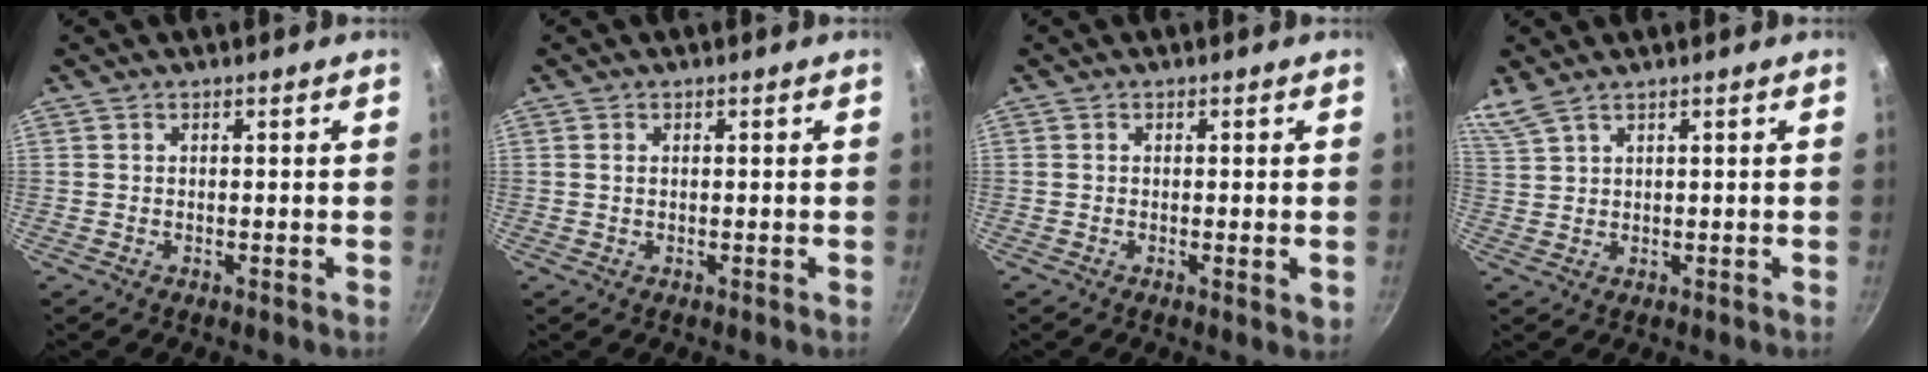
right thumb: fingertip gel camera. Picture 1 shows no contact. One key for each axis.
{"total": 0.8, "fx": 0.2, "fy": 0.6, "fz": 0.5, "tx": -0.011, "ty": 0.002, "tz": 0.004}
{"total": 1.6, "fx": -0.2, "fy": 0.4, "fz": 1.5, "tx": -0.023, "ty": -0.004, "tz": -0.005}
{"total": 3.7, "fx": 3.1, "fy": 0.8, "fz": 1.9, "tx": -0.046, "ty": -0.003, "tz": 0.071}